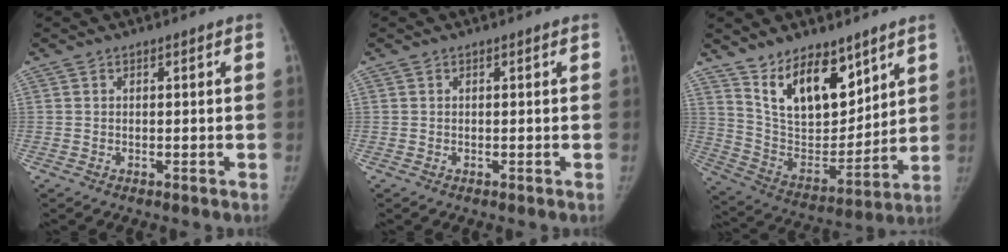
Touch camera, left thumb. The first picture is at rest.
{"total": 0.0}
{"total": 17.1, "force": [10.8, 8.8, 10.1], "torque": [-0.116, -0.071, 0.208]}